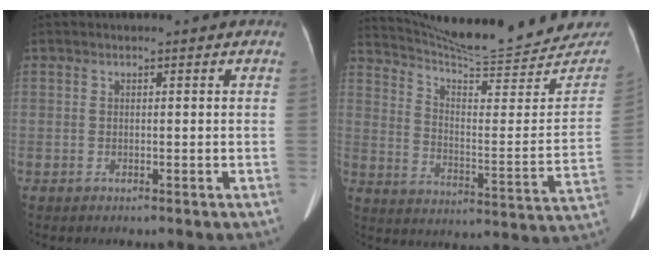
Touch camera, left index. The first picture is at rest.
{"total": 24.5, "force": [23.4, 1.5, 6.9], "torque": [-0.108, -0.092, 0.315]}